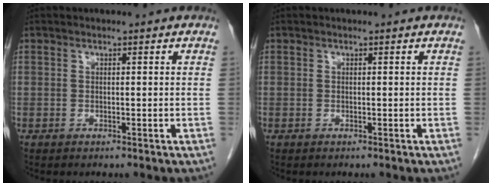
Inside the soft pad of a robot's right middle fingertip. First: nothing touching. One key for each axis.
{"total": 0.0}